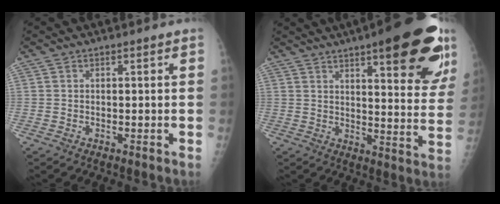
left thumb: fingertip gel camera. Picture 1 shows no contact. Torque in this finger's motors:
{"motor_torque": [2.57, 2.45, 1.62, -1.15, 0.45]}